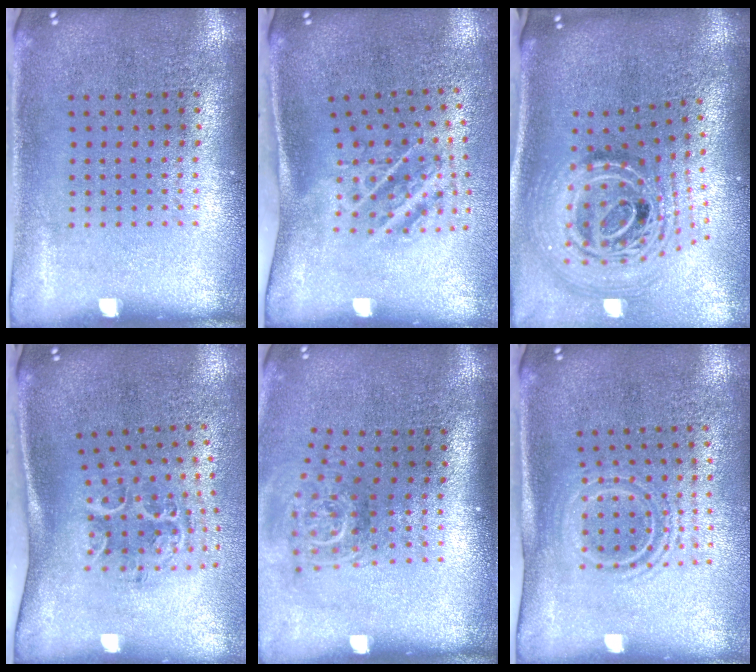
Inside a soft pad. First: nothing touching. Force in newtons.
{"total": 1.9, "press": 1.1, "slide": 1.6}
{"total": 3.0, "press": 2.1, "slide": 2.3}
{"total": 1.5, "press": 1.3, "slide": 0.8}
{"total": 1.9, "press": 1.3, "slide": 1.3}
{"total": 1.6, "press": 1.2, "slide": 1.0}